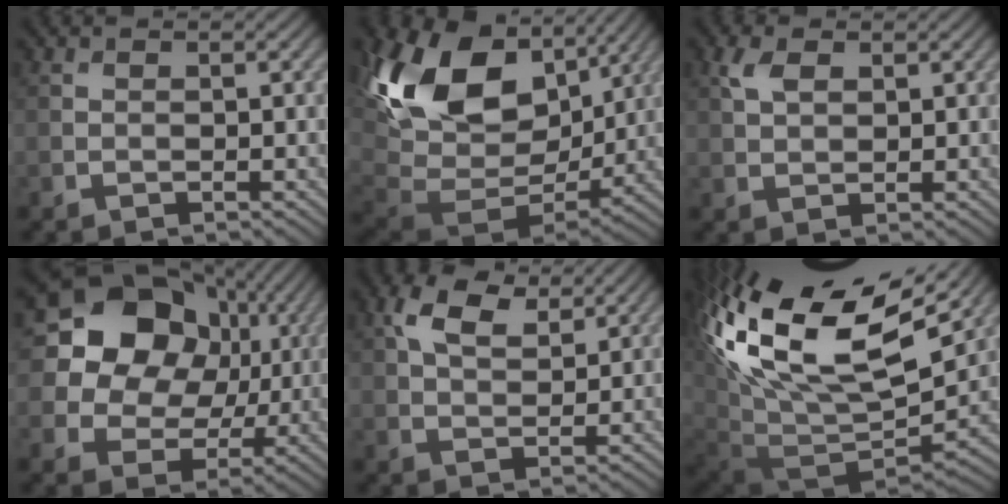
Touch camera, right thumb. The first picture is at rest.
{"total": 19.3, "force": [6.4, 12.8, 12.9], "torque": [-0.272, 0.001, 0.131]}
{"total": 3.1, "force": [1.5, 1.7, 2.1], "torque": [-0.051, 0.005, 0.030]}
{"total": 17.7, "force": [5.4, 14.9, 7.7], "torque": [-0.213, 0.051, 0.101]}
{"total": 6.7, "force": [3.5, 3.5, 4.5], "torque": [-0.096, 0.005, 0.063]}
{"total": 19.8, "force": [9.9, 10.2, 13.8], "torque": [-0.278, 0.022, 0.197]}